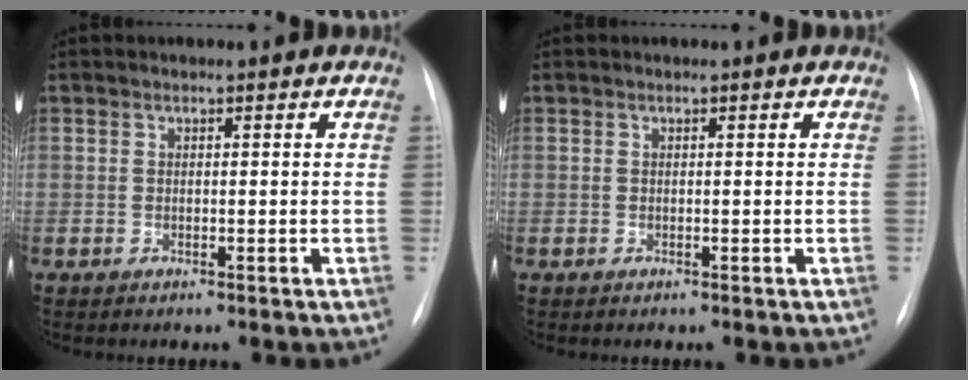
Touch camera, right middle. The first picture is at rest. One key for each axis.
{"total": 0.0}